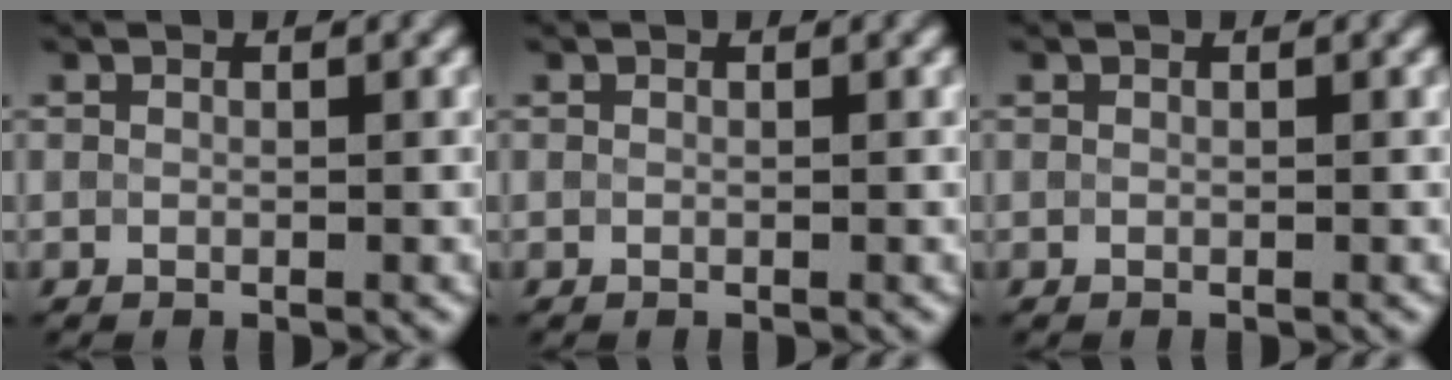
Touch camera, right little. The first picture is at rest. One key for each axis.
{"total": 0.0}
{"total": 0.0}